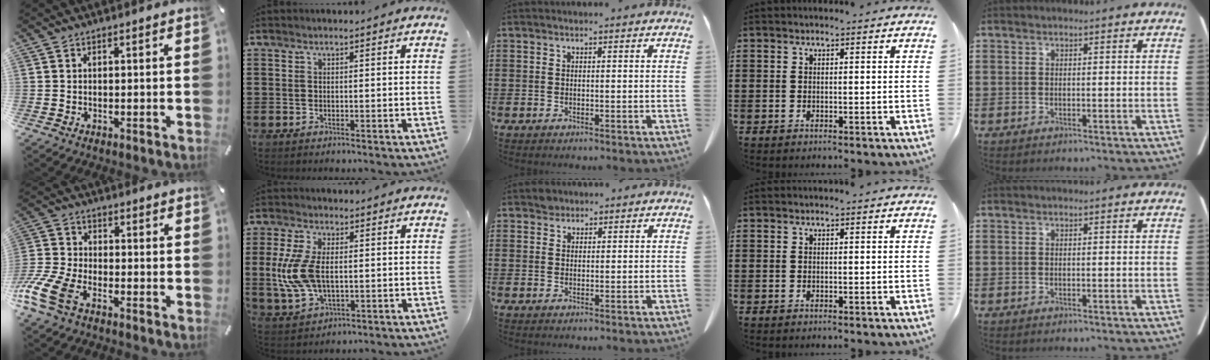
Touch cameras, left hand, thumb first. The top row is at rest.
{"thumb": {"total": 11.0, "force": [-6.9, 5.6, 6.4], "torque": [-0.156, 0.020, -0.134]}, "index": {"total": 8.9, "force": [0.0, 4.8, 7.5], "torque": [-0.186, -0.001, -0.008]}, "middle": {"total": 1.5, "force": [1.3, 0.7, 0.0], "torque": [-0.004, 0.001, 0.027]}}